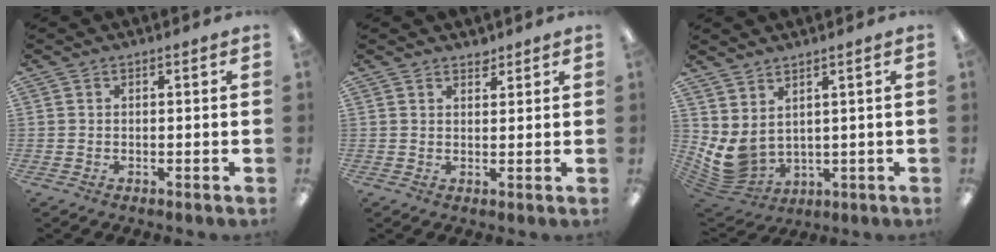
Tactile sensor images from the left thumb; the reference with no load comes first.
{"total": 2.1, "force": [2.0, 0.7, 0.1], "torque": [0.004, -0.011, 0.037]}
{"total": 6.6, "force": [2.4, 4.3, 4.4], "torque": [-0.118, -0.032, 0.051]}